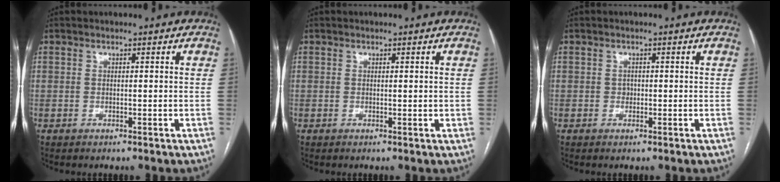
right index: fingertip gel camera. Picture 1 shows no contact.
{"total": 0.7, "force": [0.2, 0.3, 0.7], "torque": [-0.010, -0.002, 0.003]}
{"total": 0.8, "force": [-0.1, 0.8, 0.3], "torque": [-0.003, 0.003, -0.001]}